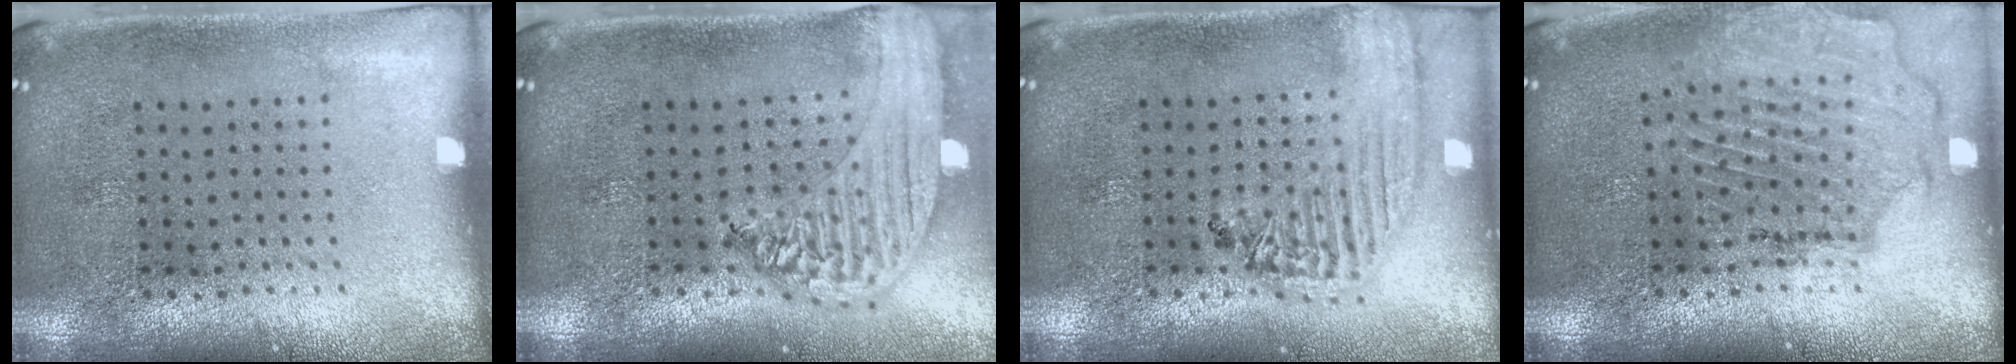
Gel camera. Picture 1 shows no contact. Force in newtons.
{"total": 2.2, "press": 2.0, "slide": 0.9}
{"total": 1.8, "press": 1.7, "slide": 0.6}
{"total": 1.6, "press": 1.6, "slide": 0.3}